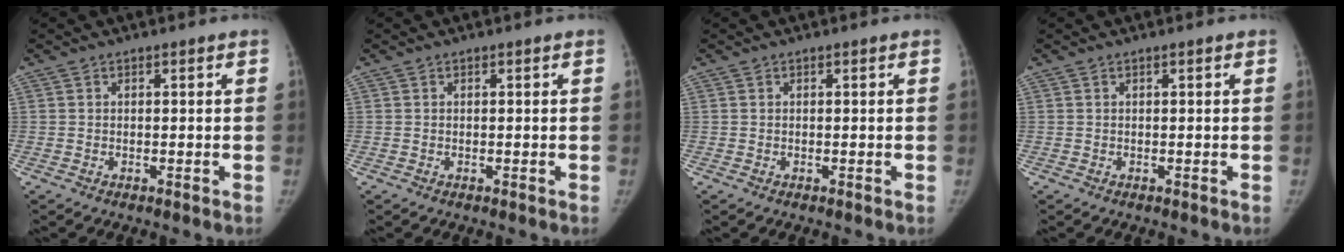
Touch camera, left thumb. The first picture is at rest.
{"total": 0.0}
{"total": 0.0}
{"total": 0.0}